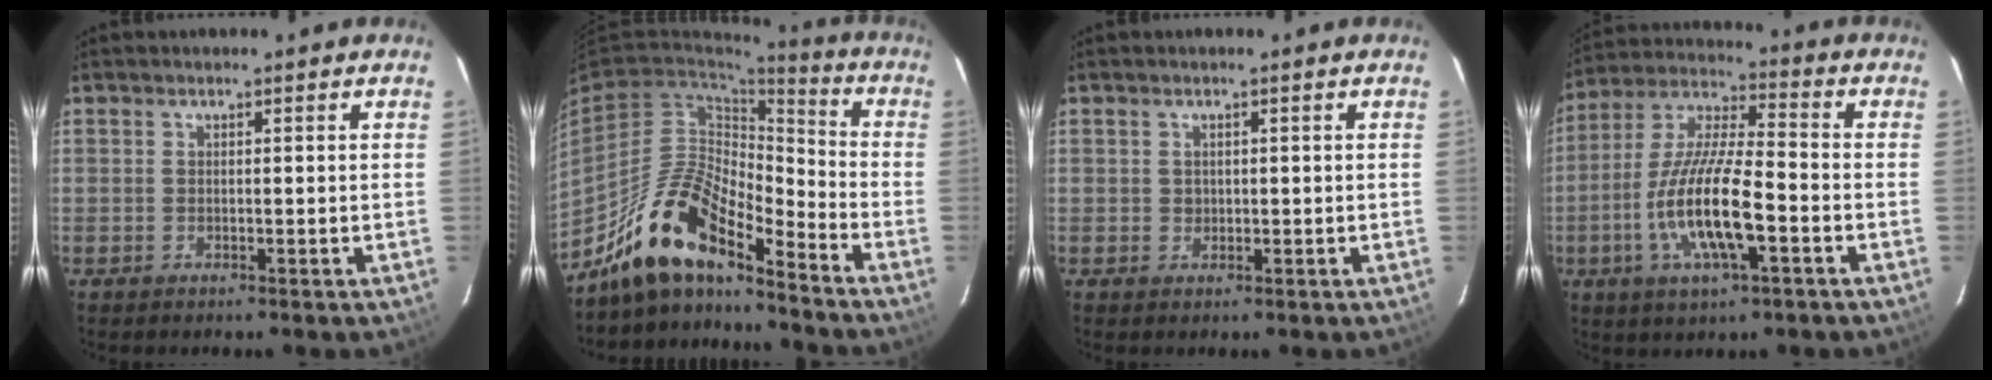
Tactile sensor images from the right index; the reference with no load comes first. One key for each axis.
{"total": 15.7, "fx": -12.5, "fy": 4.2, "fz": 8.5, "tx": -0.168, "ty": 0.000, "tz": -0.240}
{"total": 1.0, "fx": 0.2, "fy": 1.0, "fz": 0.3, "tx": -0.002, "ty": 0.003, "tz": 0.006}
{"total": 15.1, "fx": -5.0, "fy": 3.9, "fz": 13.7, "tx": -0.281, "ty": -0.010, "tz": -0.096}